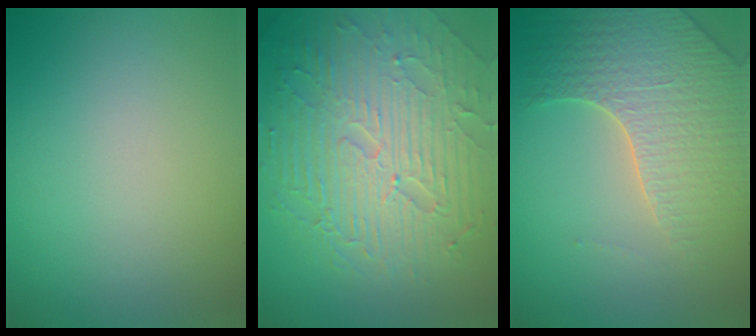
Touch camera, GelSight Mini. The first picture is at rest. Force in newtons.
{"total": 9.4, "press": 6.2, "slide": 7.1}
{"total": 4.7, "press": 4.4, "slide": 1.5}